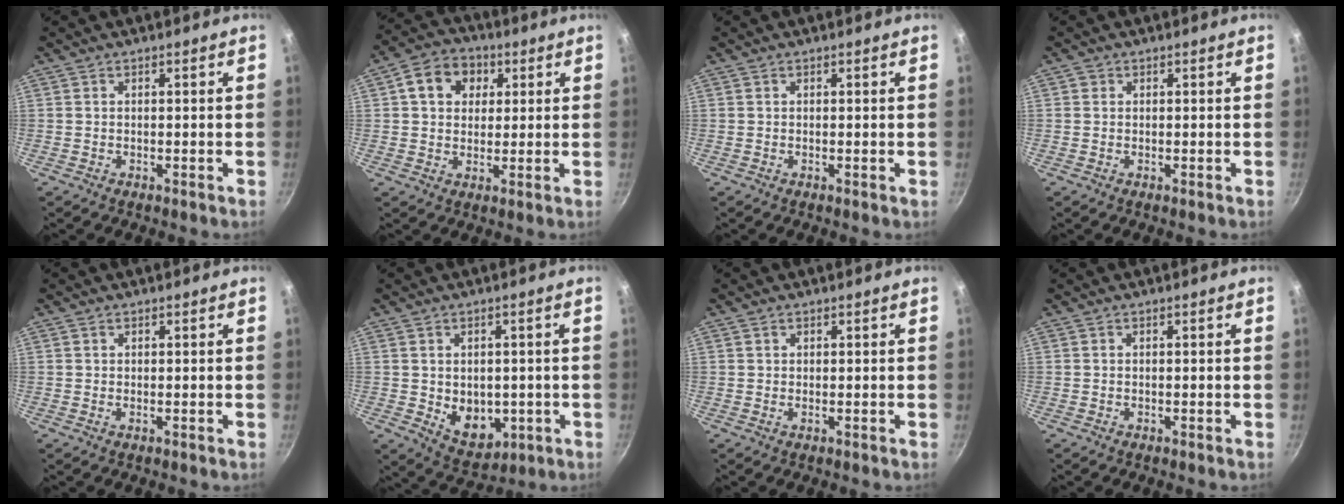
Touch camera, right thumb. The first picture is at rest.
{"total": 9.6, "force": [3.1, 7.6, 5.0], "torque": [-0.059, 0.006, 0.036]}
{"total": 0.0}
{"total": 0.9, "force": [0.2, 0.9, 0.2], "torque": [0.000, 0.001, 0.000]}
{"total": 0.5, "force": [0.3, 0.3, 0.3], "torque": [-0.004, 0.001, 0.003]}
{"total": 8.5, "force": [-0.9, 6.3, 5.7], "torque": [-0.054, -0.014, 0.006]}
{"total": 0.8, "force": [0.5, 0.5, 0.5], "torque": [-0.006, 0.002, 0.006]}
{"total": 0.0}